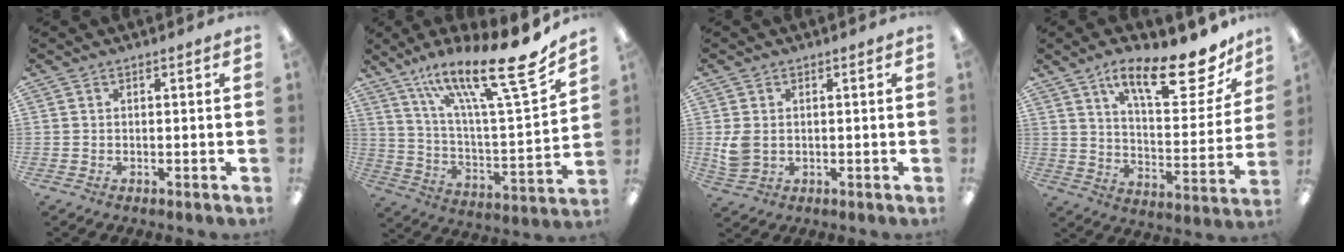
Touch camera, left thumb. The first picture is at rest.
{"total": 22.7, "force": [16.3, 3.8, 15.4], "torque": [-0.250, -0.104, 0.256]}
{"total": 4.2, "force": [0.5, 3.2, 2.7], "torque": [-0.056, -0.003, 0.007]}
{"total": 19.6, "force": [12.8, 6.5, 13.4], "torque": [-0.194, -0.077, 0.204]}